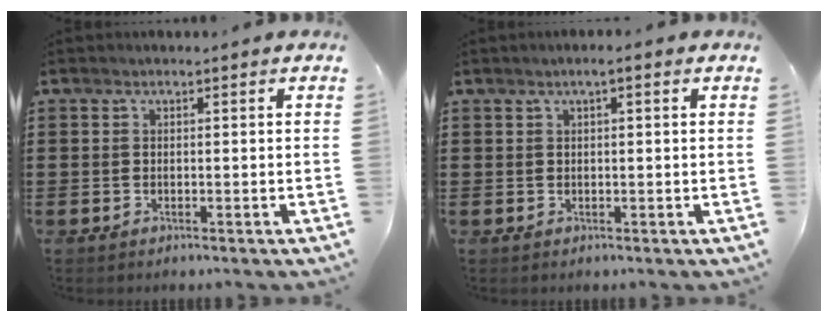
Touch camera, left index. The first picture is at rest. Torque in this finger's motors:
{"motor_torque": [0.80, 0.80, 0.06, 0.01]}